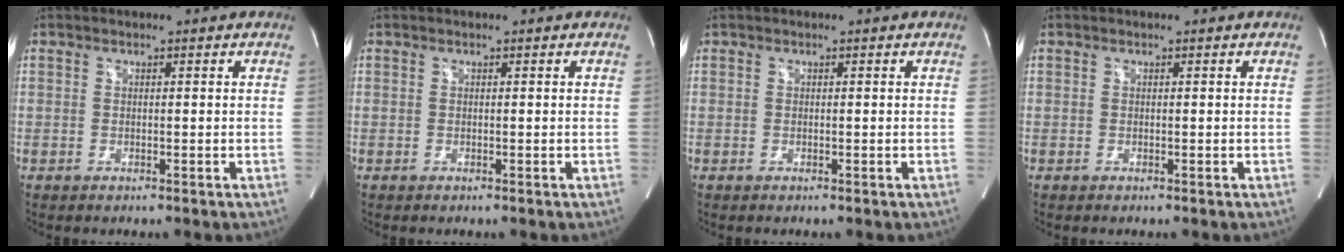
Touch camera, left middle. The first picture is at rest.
{"total": 0.0}
{"total": 0.0}
{"total": 0.0}